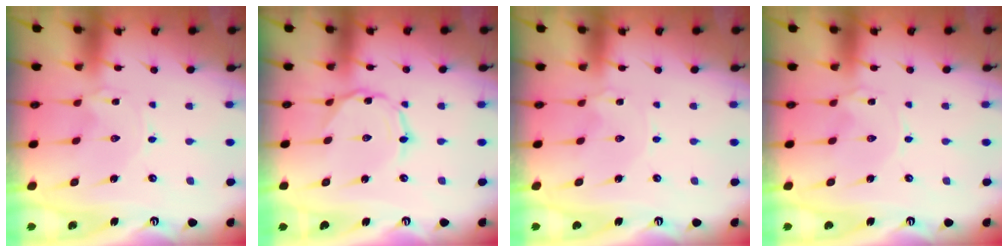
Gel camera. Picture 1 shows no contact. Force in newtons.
{"total": 1.1, "press": 1.0, "slide": 0.2}
{"total": 2.8, "press": 2.8, "slide": 0.4}
{"total": 0.0}